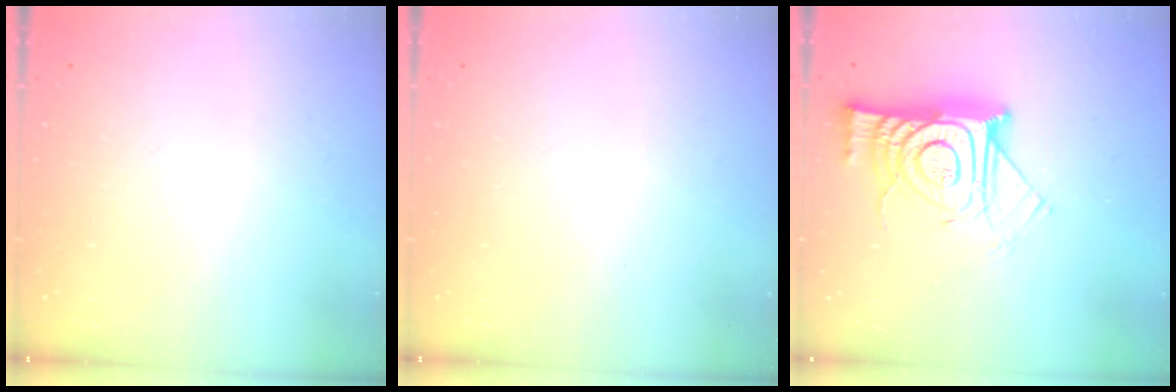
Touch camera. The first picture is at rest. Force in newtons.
{"total": 1.6, "press": 1.6, "slide": 0.1}
{"total": 16.7, "press": 16.6, "slide": 1.8}